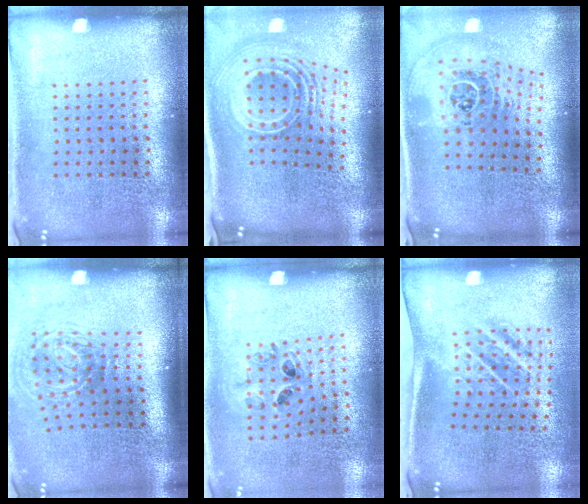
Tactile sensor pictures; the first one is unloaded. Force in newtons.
{"total": 3.3, "press": 2.1, "slide": 2.5}
{"total": 2.8, "press": 1.9, "slide": 2.0}
{"total": 2.1, "press": 1.3, "slide": 1.7}
{"total": 1.0, "press": 0.8, "slide": 0.5}
{"total": 1.9, "press": 1.2, "slide": 1.5}